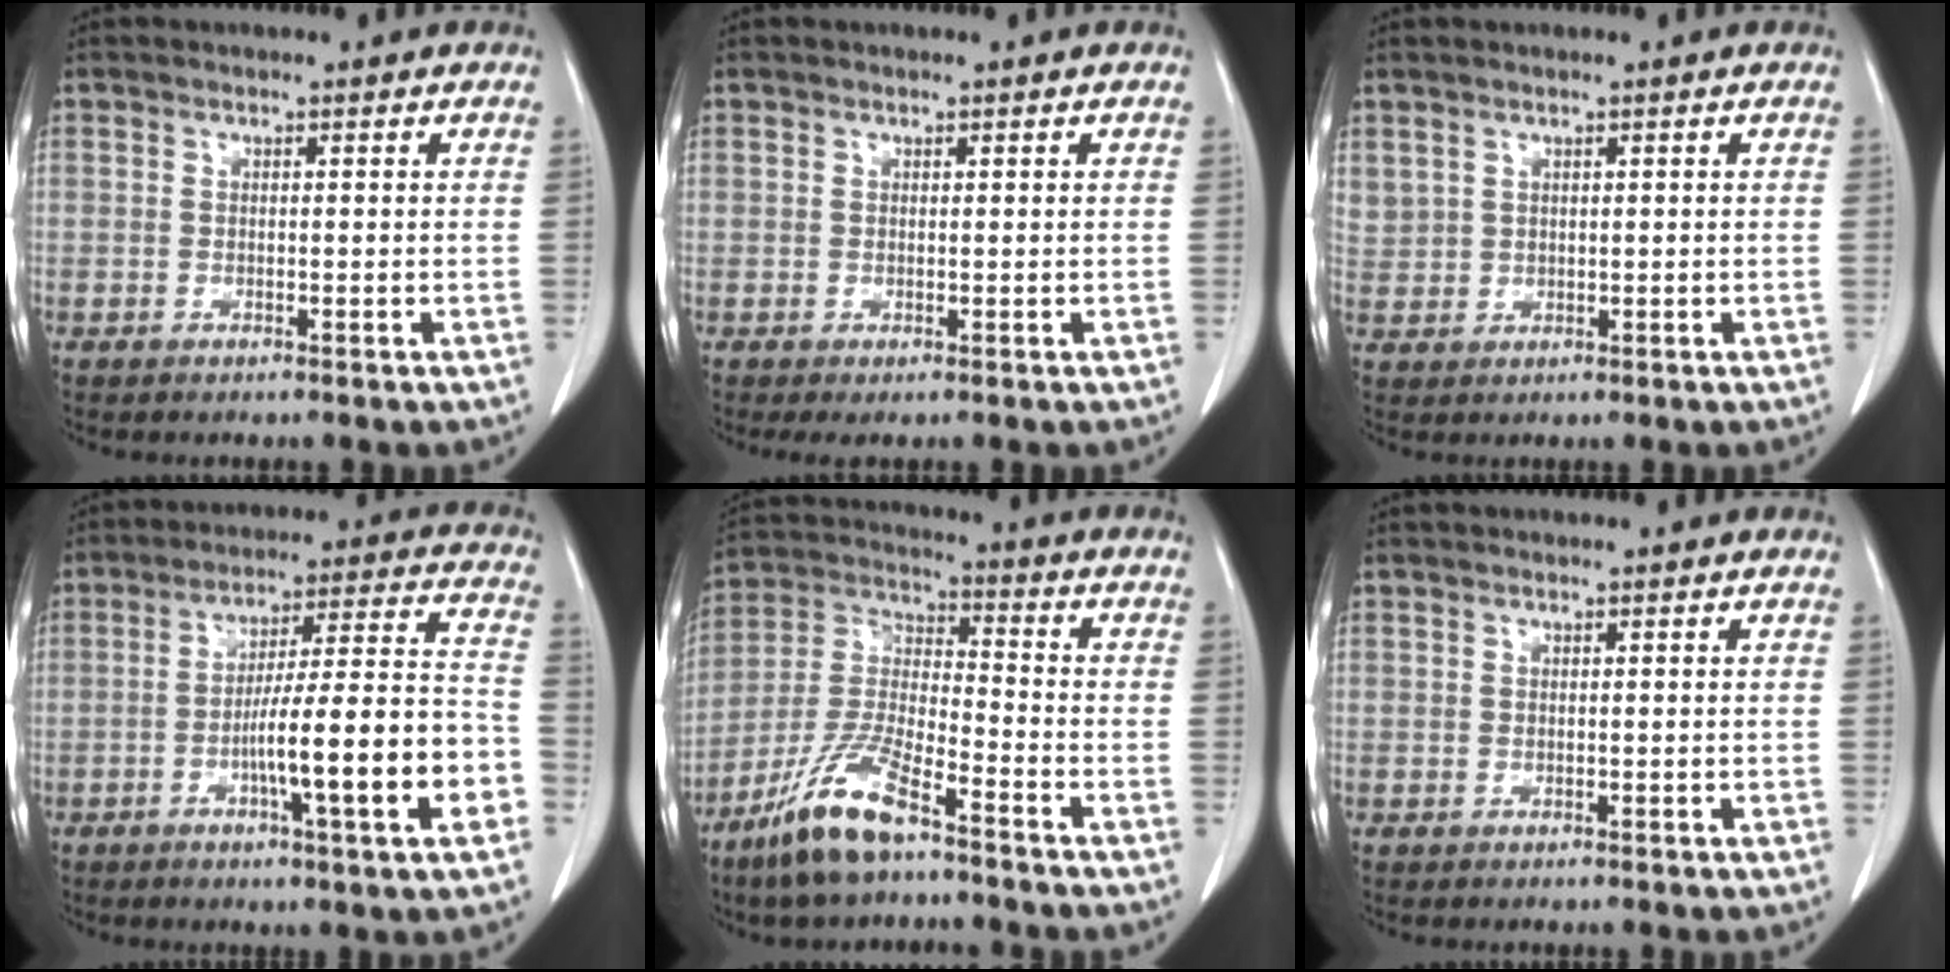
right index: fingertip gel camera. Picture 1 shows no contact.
{"total": 1.0, "force": [-0.1, 0.7, 0.7], "torque": [-0.014, -0.002, 0.000]}
{"total": 2.7, "force": [1.6, 2.1, 0.4], "torque": [-0.002, 0.008, 0.041]}
{"total": 15.9, "force": [-5.1, 0.7, 15.0], "torque": [-0.230, 0.012, -0.074]}
{"total": 12.2, "force": [-8.4, 2.3, 8.5], "torque": [-0.187, -0.018, -0.166]}
{"total": 0.0}